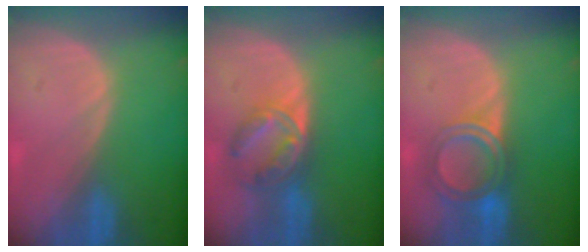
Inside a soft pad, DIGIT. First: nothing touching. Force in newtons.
{"total": 6.7, "press": 5.9, "slide": 3.2}
{"total": 6.1, "press": 5.3, "slide": 3.0}